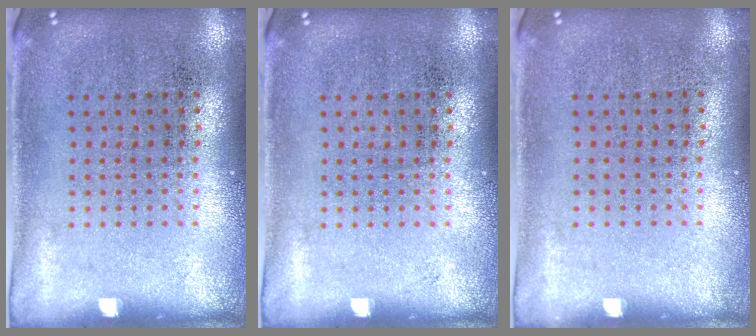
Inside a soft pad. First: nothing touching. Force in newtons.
{"total": 0.0}
{"total": 0.0}